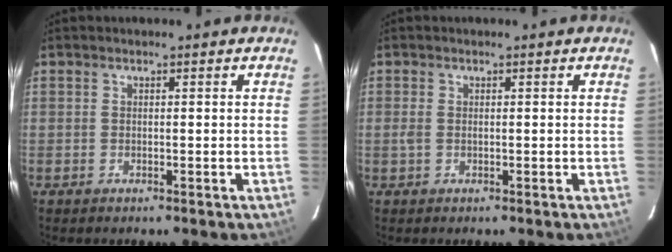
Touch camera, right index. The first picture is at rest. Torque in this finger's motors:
{"motor_torque": [0.35, -0.04, 0.13, 0.04]}